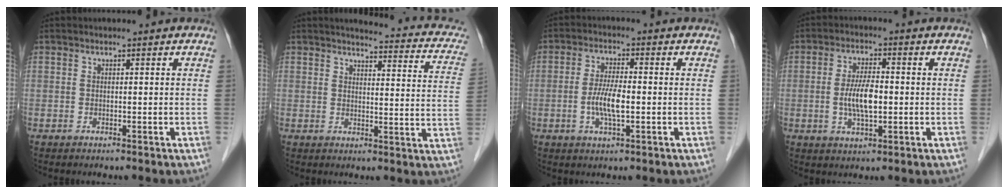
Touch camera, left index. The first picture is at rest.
{"total": 15.7, "force": [13.6, 3.5, 7.1], "torque": [-0.060, -0.027, 0.124]}
{"total": 5.4, "force": [-1.6, 1.1, 5.1], "torque": [-0.107, -0.008, -0.029]}
{"total": 6.2, "force": [-1.1, 1.8, 5.8], "torque": [-0.119, -0.004, -0.019]}